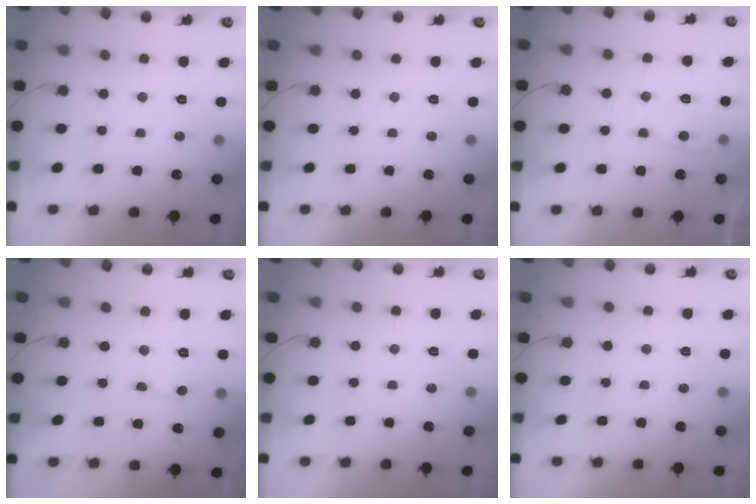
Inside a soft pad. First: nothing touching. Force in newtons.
{"total": 0.0}
{"total": 3.1, "press": 3.1, "slide": 0.4}
{"total": 2.1, "press": 2.1, "slide": 0.2}
{"total": 0.0}
{"total": 0.0}